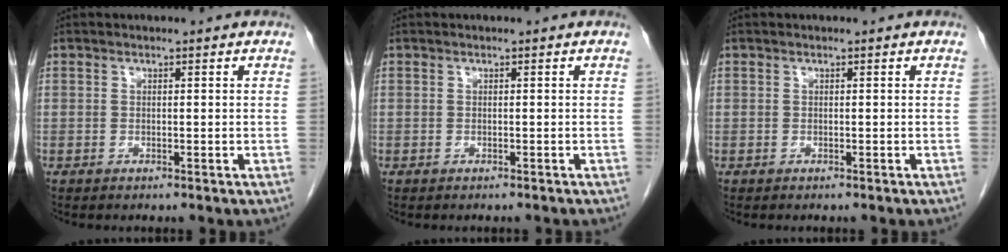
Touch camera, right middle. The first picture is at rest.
{"total": 0.8, "force": [-0.8, 0.1, 0.2], "torque": [-0.005, -0.002, -0.010]}
{"total": 0.0}